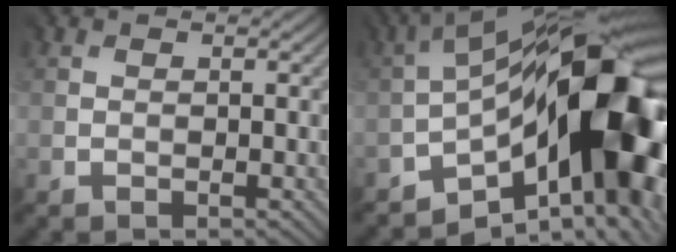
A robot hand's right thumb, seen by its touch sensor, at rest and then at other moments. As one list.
[{"total": 17.7, "force": [-4.6, 7.5, 15.3], "torque": [-0.221, 0.006, -0.080]}]